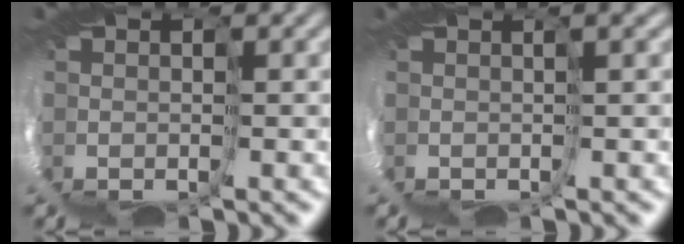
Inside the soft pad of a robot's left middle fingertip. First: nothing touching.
{"total": 3.2, "force": [-0.7, -2.7, -1.6], "torque": [0.024, -0.006, 0.003]}